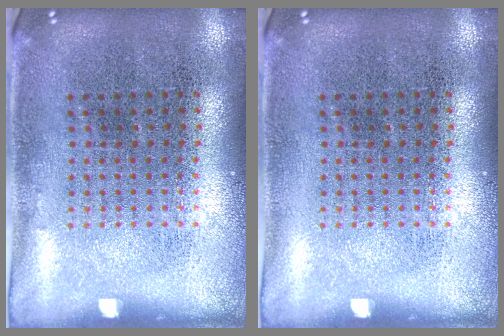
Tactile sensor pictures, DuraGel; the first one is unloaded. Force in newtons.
{"total": 0.0}